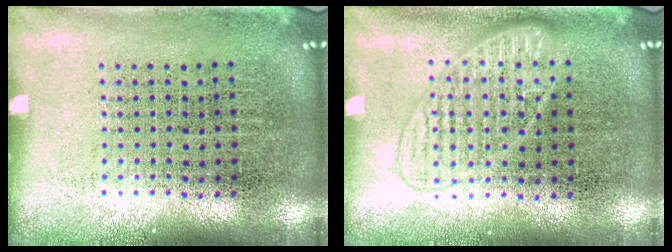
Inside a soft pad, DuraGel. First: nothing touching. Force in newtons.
{"total": 2.5, "press": 2.4, "slide": 0.4}